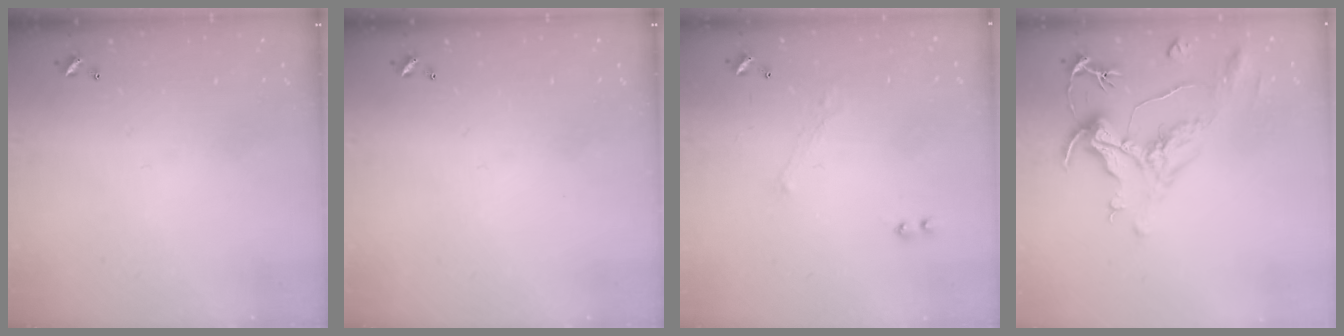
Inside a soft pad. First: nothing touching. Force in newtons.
{"total": 0.0}
{"total": 1.0, "press": 0.9, "slide": 0.5}
{"total": 1.8, "press": 0.8, "slide": 1.5}